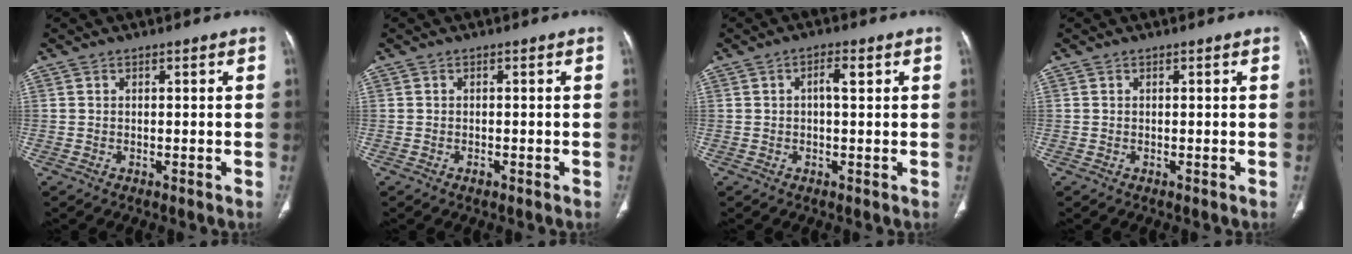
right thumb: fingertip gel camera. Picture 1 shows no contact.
{"total": 0.9, "force": [-0.6, 0.5, 0.5], "torque": [-0.009, 0.003, -0.009]}
{"total": 2.6, "force": [0.6, 1.0, 2.3], "torque": [-0.041, 0.007, 0.009]}
{"total": 0.0}